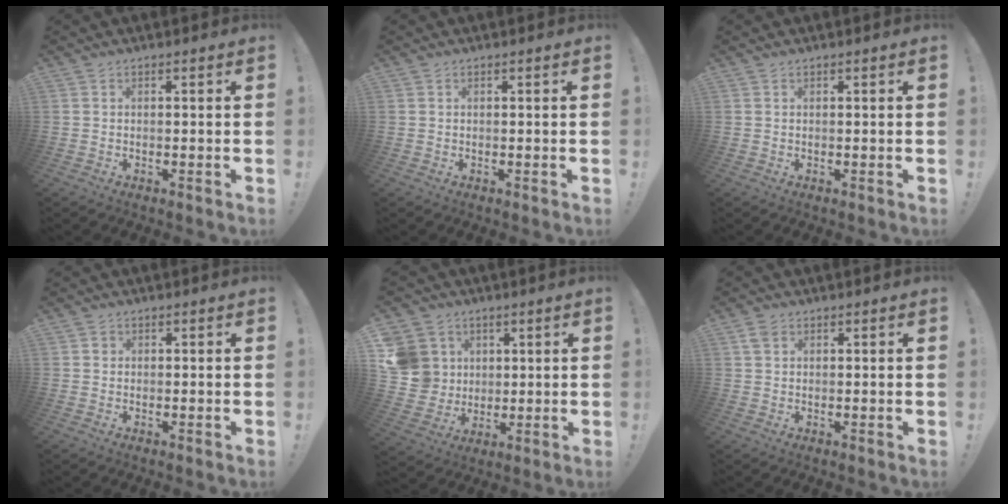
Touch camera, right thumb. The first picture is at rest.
{"total": 0.0}
{"total": 0.0}
{"total": 1.2, "force": [0.3, 1.2, 0.2], "torque": [0.002, 0.001, 0.004]}
{"total": 12.0, "force": [3.0, 11.1, 3.3], "torque": [-0.052, -0.012, 0.069]}
{"total": 3.1, "force": [1.6, 2.2, 1.5], "torque": [-0.026, 0.003, 0.031]}